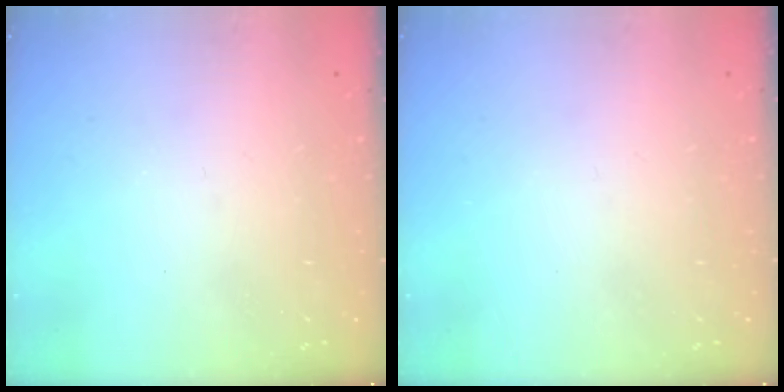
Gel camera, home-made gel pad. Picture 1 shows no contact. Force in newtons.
{"total": 0.0}